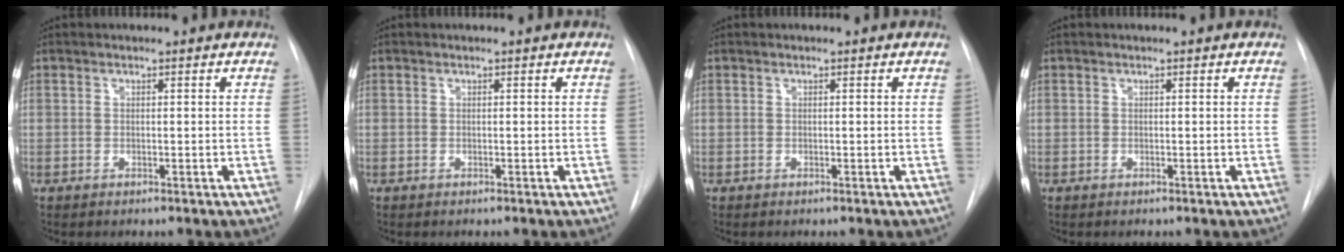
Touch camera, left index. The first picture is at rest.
{"total": 0.0}
{"total": 0.0}
{"total": 0.0}